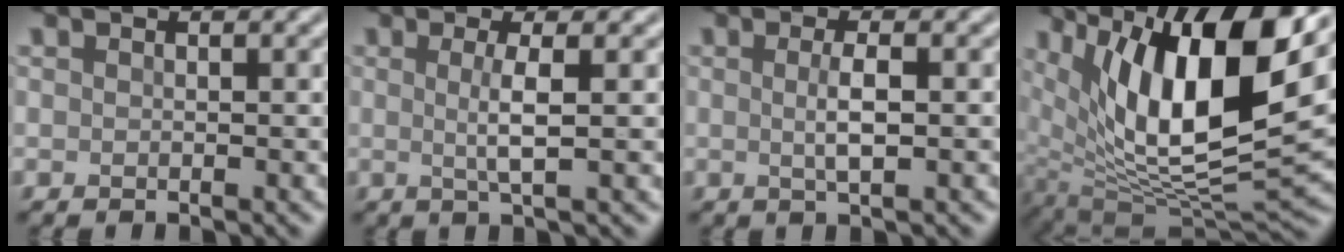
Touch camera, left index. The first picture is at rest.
{"total": 2.8, "force": [0.1, 0.5, 2.7], "torque": [-0.053, -0.006, -0.002]}
{"total": 2.4, "force": [-0.1, 0.5, 2.3], "torque": [-0.046, -0.001, -0.003]}
{"total": 14.8, "force": [5.1, 5.8, 12.7], "torque": [-0.204, -0.014, 0.087]}